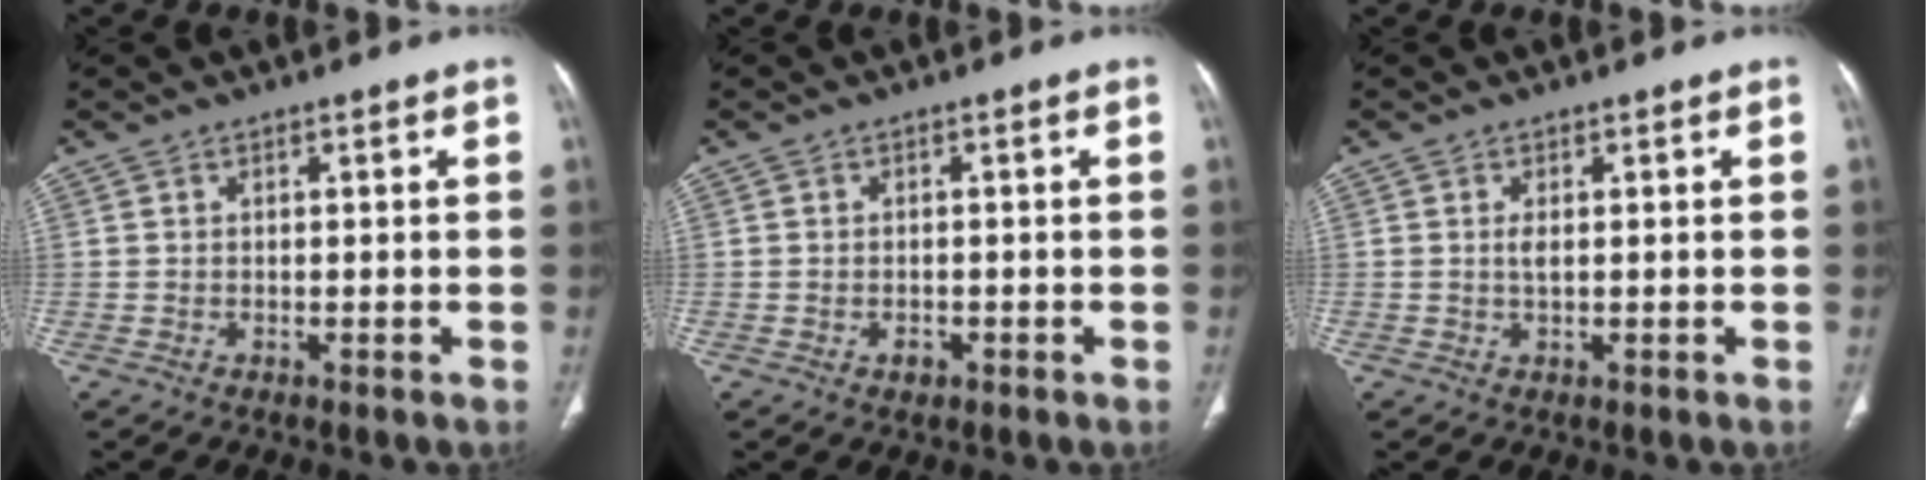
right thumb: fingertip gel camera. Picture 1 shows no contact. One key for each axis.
{"total": 1.6, "fx": -0.7, "fy": 1.1, "fz": 0.9, "tx": -0.012, "ty": 0.005, "tz": -0.008}
{"total": 1.4, "fx": 0.2, "fy": 0.5, "fz": 1.3, "tx": -0.029, "ty": -0.002, "tz": 0.007}